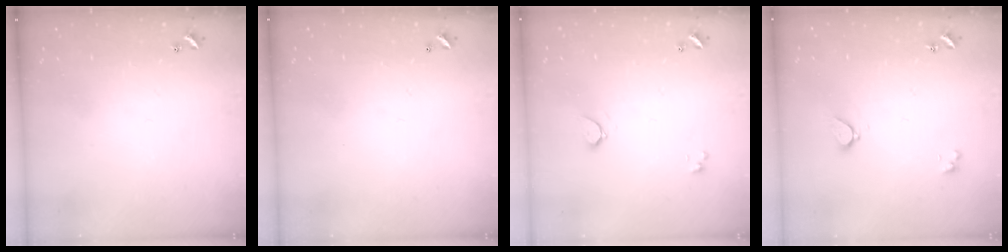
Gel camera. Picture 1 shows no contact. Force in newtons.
{"total": 2.8, "press": 2.8, "slide": 0.1}
{"total": 0.6, "press": 0.6, "slide": 0.2}
{"total": 2.3, "press": 2.3, "slide": 0.3}